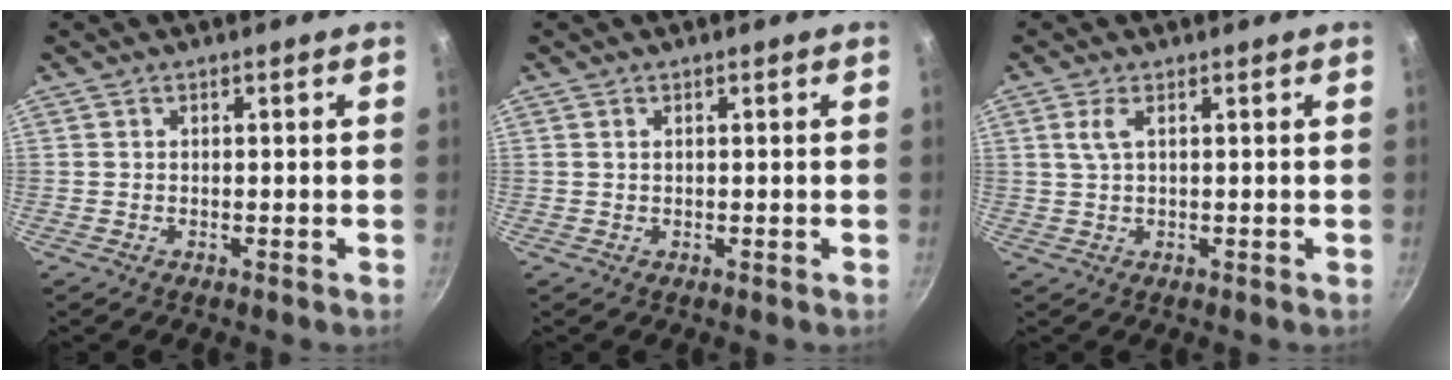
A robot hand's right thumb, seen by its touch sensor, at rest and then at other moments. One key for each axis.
{"total": 0.6, "fx": 0.3, "fy": 0.4, "fz": 0.4, "tx": -0.006, "ty": 0.001, "tz": 0.005}
{"total": 2.8, "fx": 1.0, "fy": 1.0, "fz": 2.4, "tx": -0.055, "ty": 0.003, "tz": 0.022}